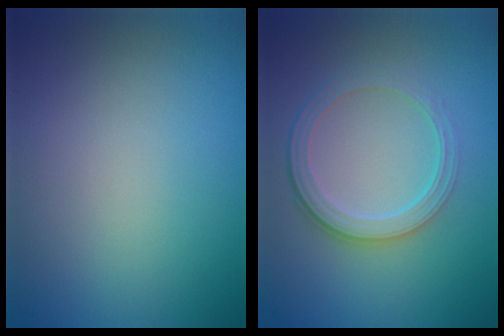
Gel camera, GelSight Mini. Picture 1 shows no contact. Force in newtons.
{"total": 4.2, "press": 2.9, "slide": 3.0}